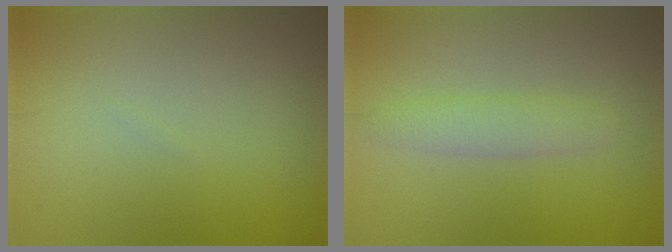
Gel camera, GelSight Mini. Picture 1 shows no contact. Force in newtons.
{"total": 2.1, "press": 2.1, "slide": 0.1}